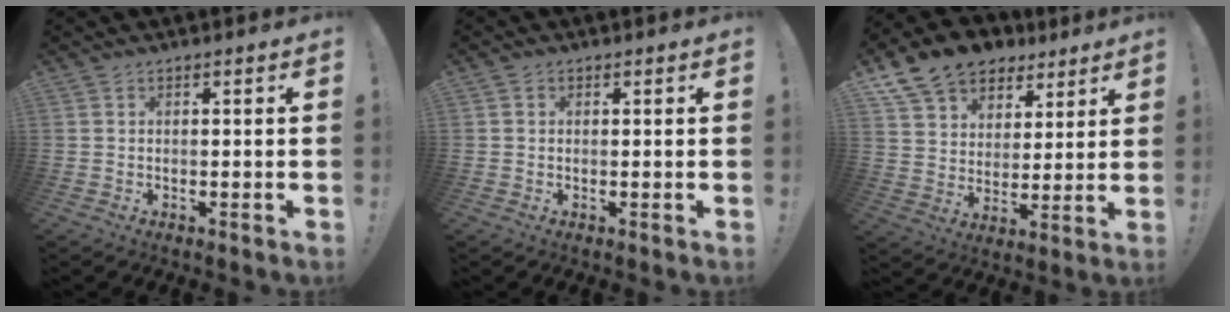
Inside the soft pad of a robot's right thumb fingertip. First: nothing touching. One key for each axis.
{"total": 0.8, "fx": 0.1, "fy": 0.7, "fz": 0.1, "tx": 0.004, "ty": -0.001, "tz": 0.001}
{"total": 13.8, "fx": 9.5, "fy": 9.0, "fz": 4.4, "tx": -0.077, "ty": -0.063, "tz": 0.179}